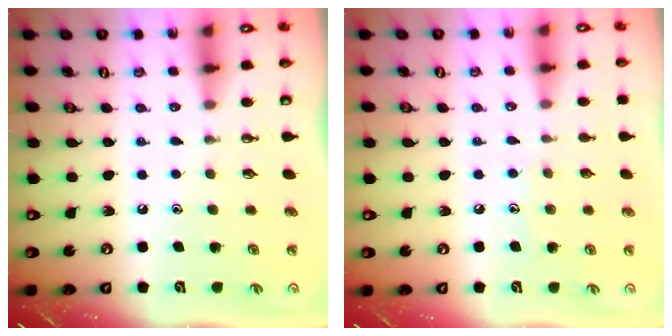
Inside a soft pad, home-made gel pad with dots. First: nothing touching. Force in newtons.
{"total": 5.3, "press": 5.3, "slide": 0.6}